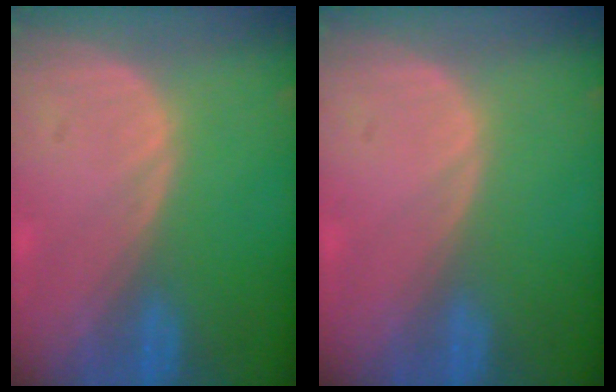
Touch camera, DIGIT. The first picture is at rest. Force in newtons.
{"total": 0.0}